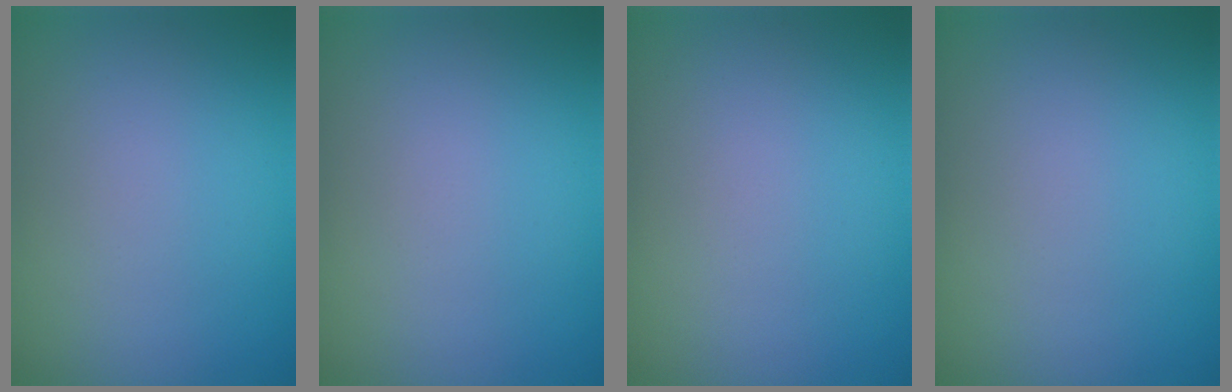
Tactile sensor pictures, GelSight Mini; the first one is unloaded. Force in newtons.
{"total": 0.0}
{"total": 0.0}
{"total": 0.0}